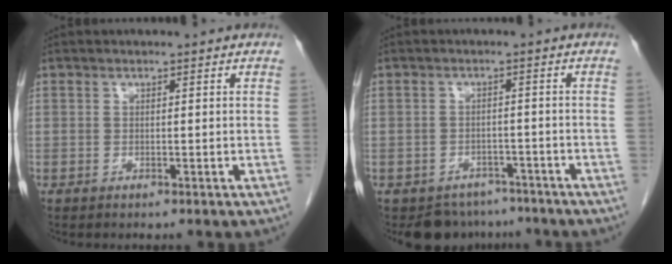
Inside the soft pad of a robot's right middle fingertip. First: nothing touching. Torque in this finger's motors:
{"motor_torque": [0.03, -0.02, 0.01, 0.00]}